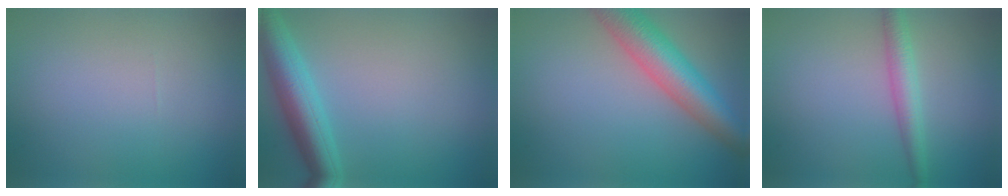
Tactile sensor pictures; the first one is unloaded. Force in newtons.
{"total": 5.4, "press": 5.4, "slide": 0.1}
{"total": 6.9, "press": 6.9, "slide": 0.3}
{"total": 2.7, "press": 2.7, "slide": 0.1}